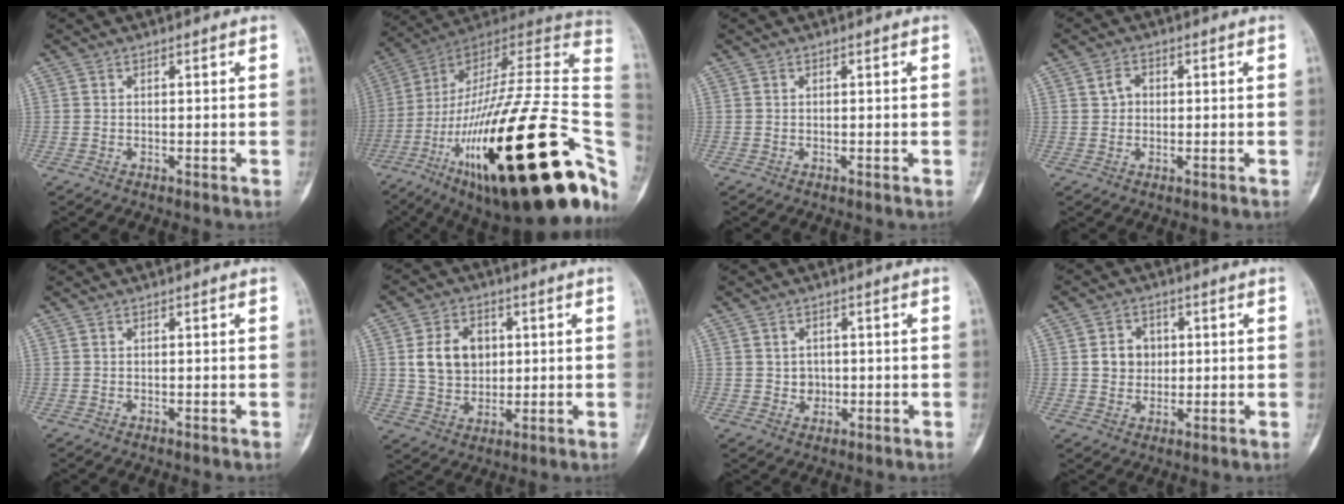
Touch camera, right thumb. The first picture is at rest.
{"total": 41.6, "force": [-12.1, 11.4, 38.2], "torque": [-0.540, 0.064, -0.196]}
{"total": 0.0}
{"total": 2.7, "force": [0.4, 2.2, 1.4], "torque": [-0.018, 0.006, 0.003]}
{"total": 0.0}
{"total": 9.9, "force": [1.9, 7.6, 6.1], "torque": [-0.077, -0.004, 0.039]}
{"total": 2.7, "force": [0.0, 2.5, 1.1], "torque": [0.000, 0.004, 0.002]}
{"total": 5.7, "force": [0.8, 5.0, 2.6], "torque": [-0.014, 0.002, 0.011]}